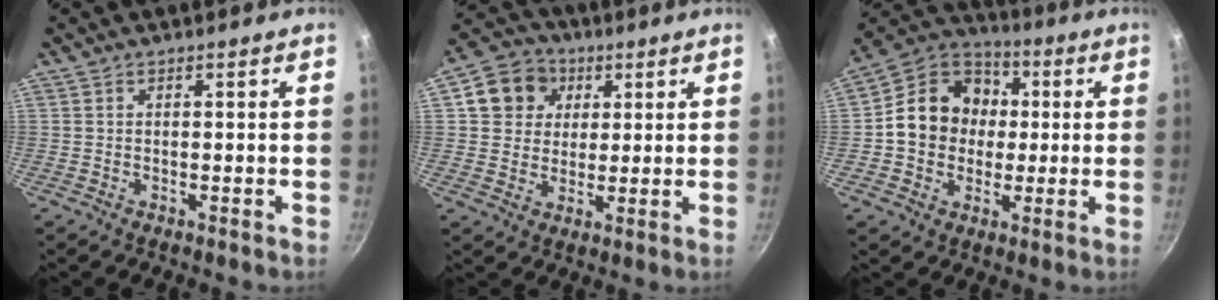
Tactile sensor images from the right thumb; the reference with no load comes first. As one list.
[{"total": 9.8, "force": [3.2, 8.5, 3.7], "torque": [-0.034, 0.008, 0.044]}, {"total": 14.9, "force": [0.7, 12.8, 7.5], "torque": [-0.087, 0.025, -0.004]}]